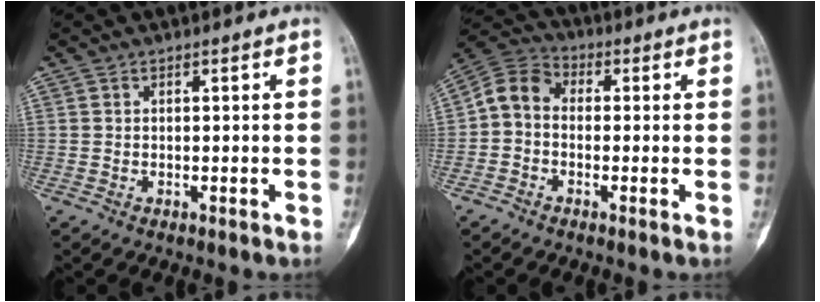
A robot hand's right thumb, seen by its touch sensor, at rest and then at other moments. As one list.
[{"total": 7.1, "force": [-0.5, 5.5, 4.4], "torque": [-0.069, 0.024, -0.031]}]